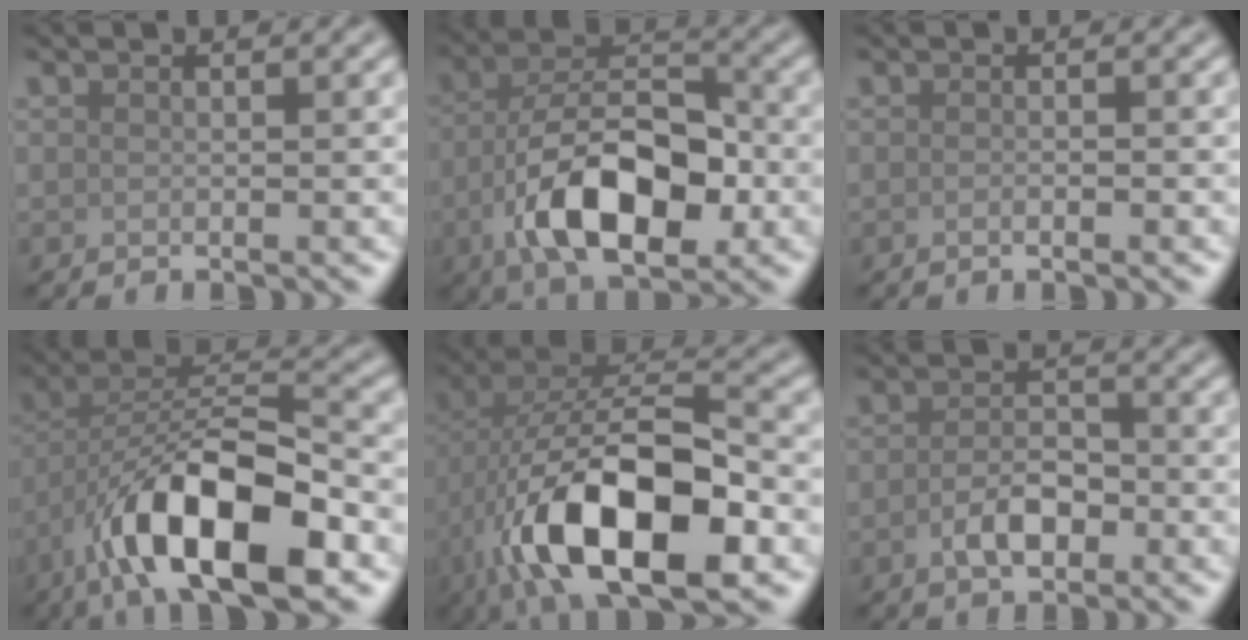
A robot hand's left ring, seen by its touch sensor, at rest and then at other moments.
{"total": 10.9, "force": [-4.3, 5.2, 8.6], "torque": [-0.156, 0.005, -0.085]}
{"total": 1.1, "force": [-0.3, 0.4, 1.0], "torque": [-0.005, -0.001, -0.005]}
{"total": 12.2, "force": [-6.2, 4.2, 9.6], "torque": [-0.163, 0.010, -0.111]}
{"total": 13.9, "force": [-5.3, 6.0, 11.3], "torque": [-0.209, 0.001, -0.094]}
{"total": 3.3, "force": [-1.3, 1.7, 2.5], "torque": [-0.046, 0.004, -0.026]}